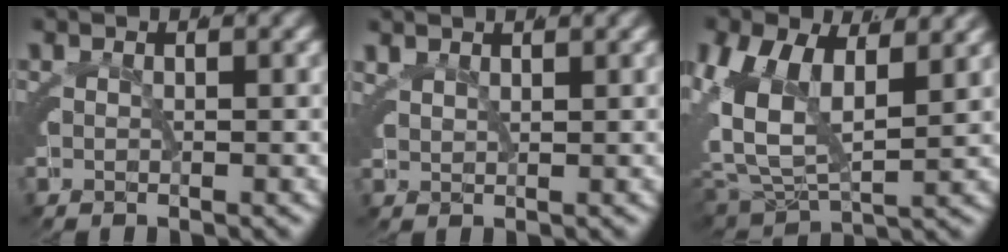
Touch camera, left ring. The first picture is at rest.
{"total": 2.6, "force": [1.5, 1.9, 0.8], "torque": [-0.030, -0.003, 0.025]}
{"total": 9.9, "force": [1.8, 7.4, 6.4], "torque": [-0.149, -0.018, 0.026]}